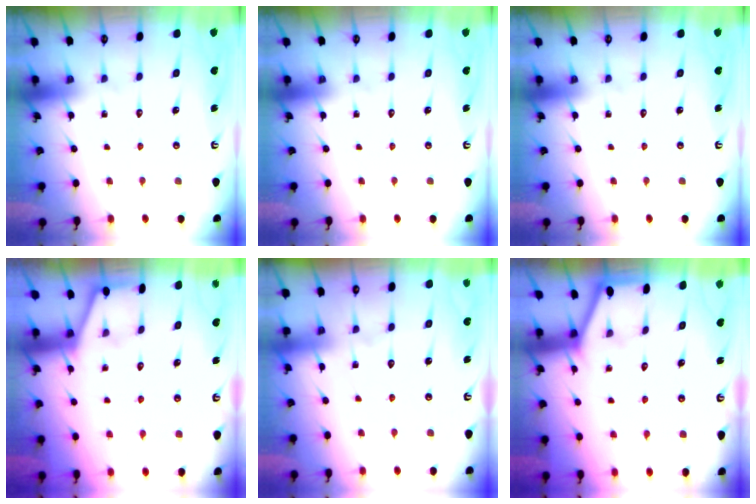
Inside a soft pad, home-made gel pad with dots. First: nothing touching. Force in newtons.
{"total": 0.0}
{"total": 0.0}
{"total": 1.1, "press": 1.0, "slide": 0.2}
{"total": 4.8, "press": 4.8, "slide": 0.2}
{"total": 1.9, "press": 1.9, "slide": 0.3}